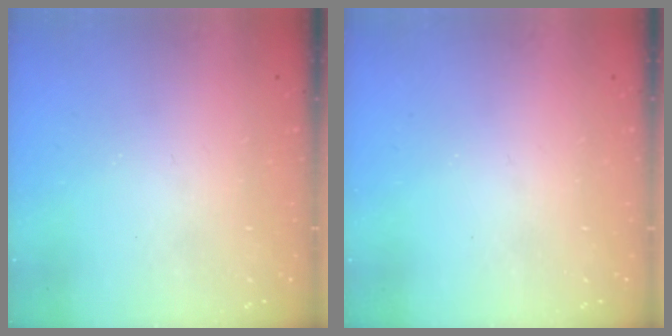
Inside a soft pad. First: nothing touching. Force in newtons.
{"total": 0.0}